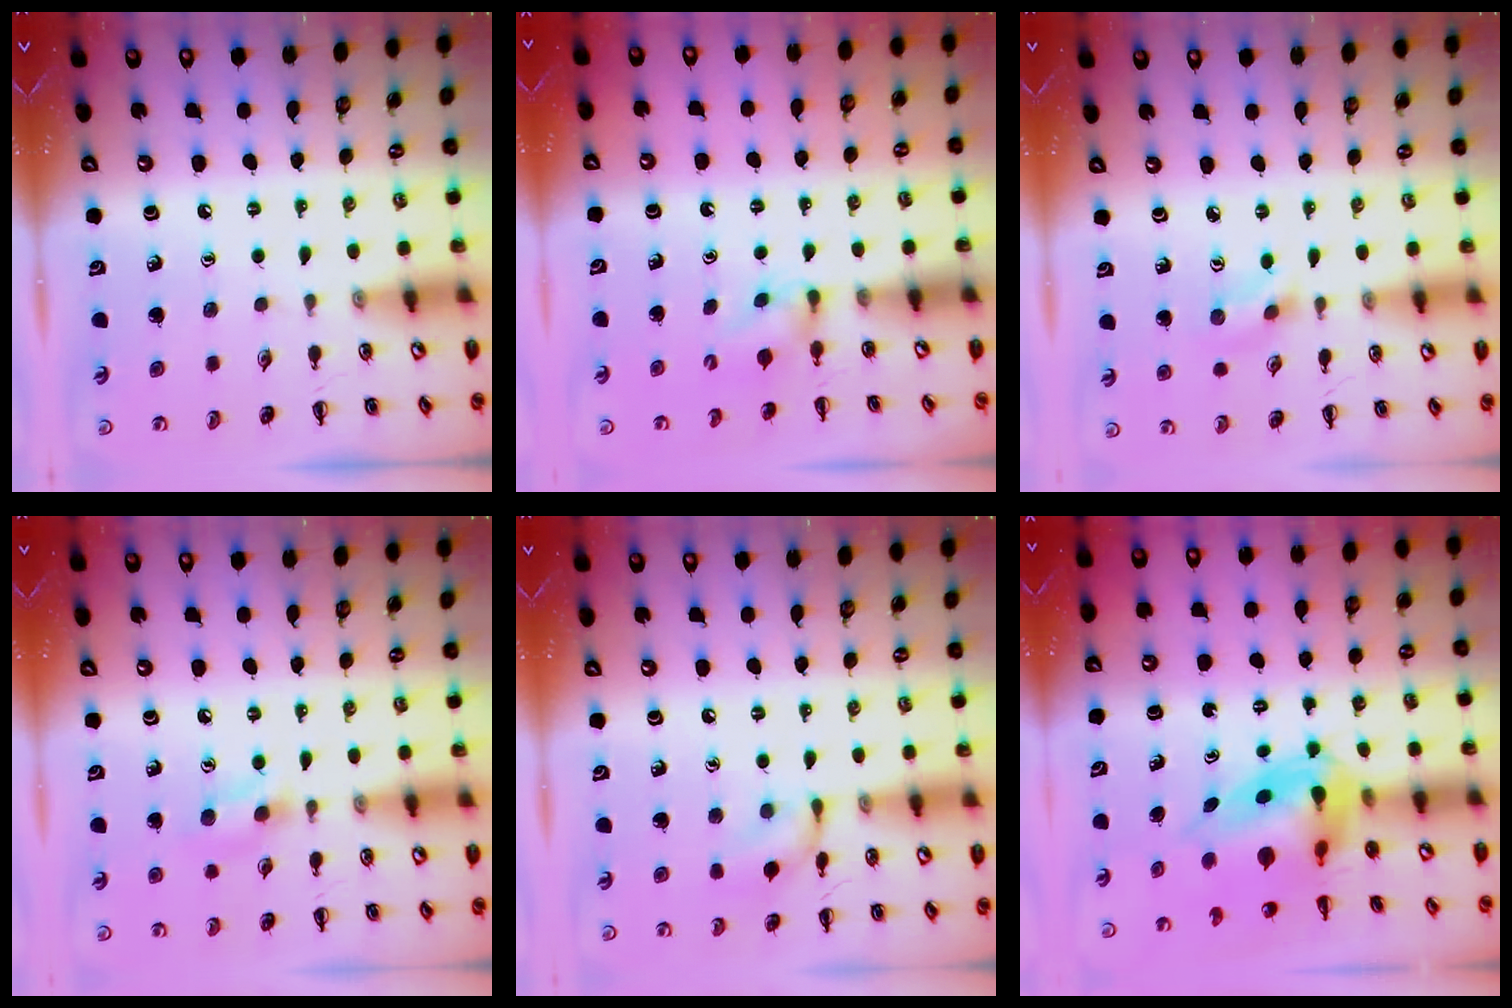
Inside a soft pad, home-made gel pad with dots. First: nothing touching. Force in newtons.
{"total": 2.8, "press": 2.5, "slide": 1.3}
{"total": 2.6, "press": 2.4, "slide": 1.0}
{"total": 6.2, "press": 5.9, "slide": 1.8}
{"total": 8.4, "press": 8.3, "slide": 0.5}
{"total": 6.4, "press": 6.1, "slide": 1.9}